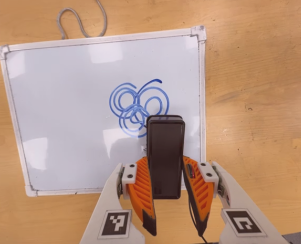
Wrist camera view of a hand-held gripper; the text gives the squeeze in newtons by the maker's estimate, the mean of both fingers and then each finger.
{"total": 5.0, "left": 3.3, "right": 6.7}